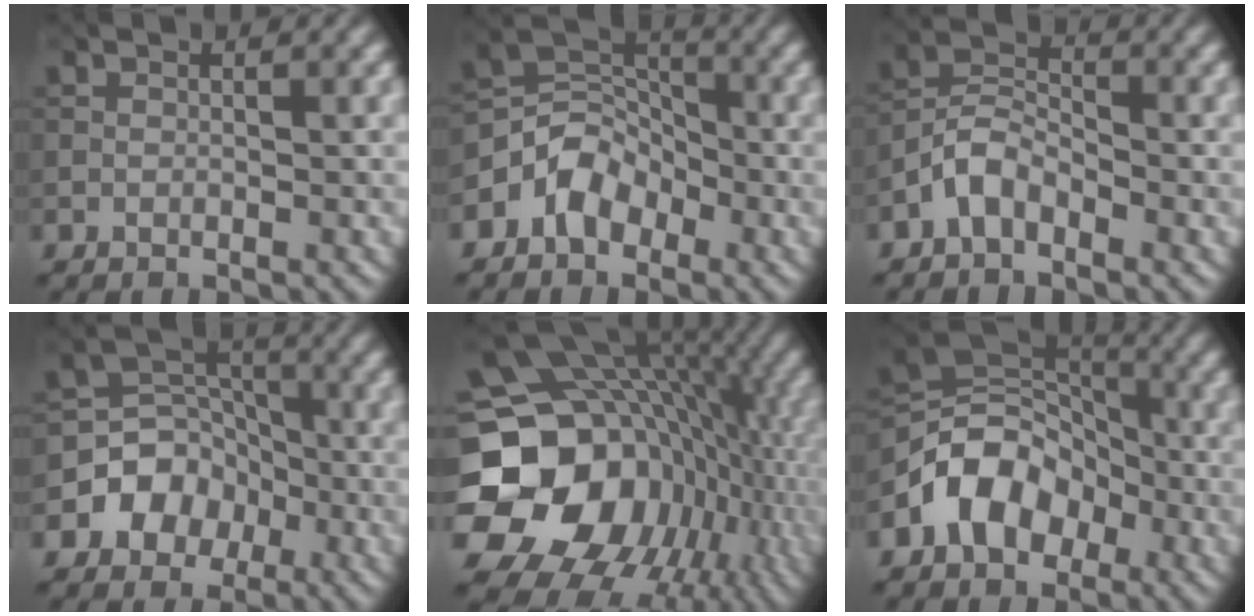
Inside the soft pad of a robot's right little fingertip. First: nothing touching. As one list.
[{"total": 4.4, "force": [-2.4, 3.2, 1.9], "torque": [-0.026, 0.010, -0.055]}, {"total": 3.2, "force": [-2.1, 1.7, 1.7], "torque": [-0.032, 0.014, -0.053]}, {"total": 5.8, "force": [-2.4, 4.9, 1.7], "torque": [0.004, 0.014, -0.068]}, {"total": 19.8, "force": [-2.2, 16.6, 10.6], "torque": [-0.197, -0.026, -0.026]}, {"total": 7.2, "force": [-3.1, 5.3, 3.8], "torque": [-0.058, 0.006, -0.071]}]